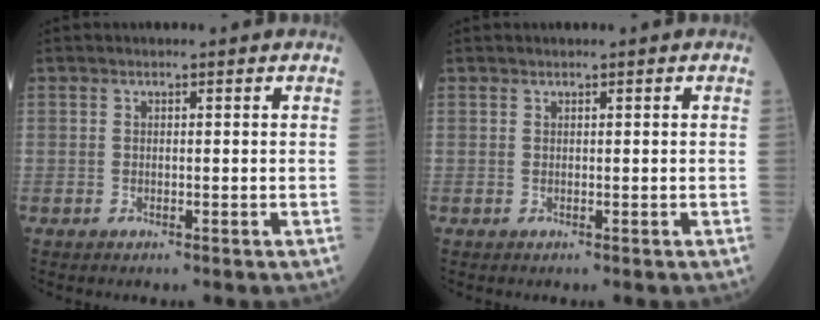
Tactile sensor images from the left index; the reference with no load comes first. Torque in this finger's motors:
{"motor_torque": [0.01, 0.01, 0.00, 0.00]}